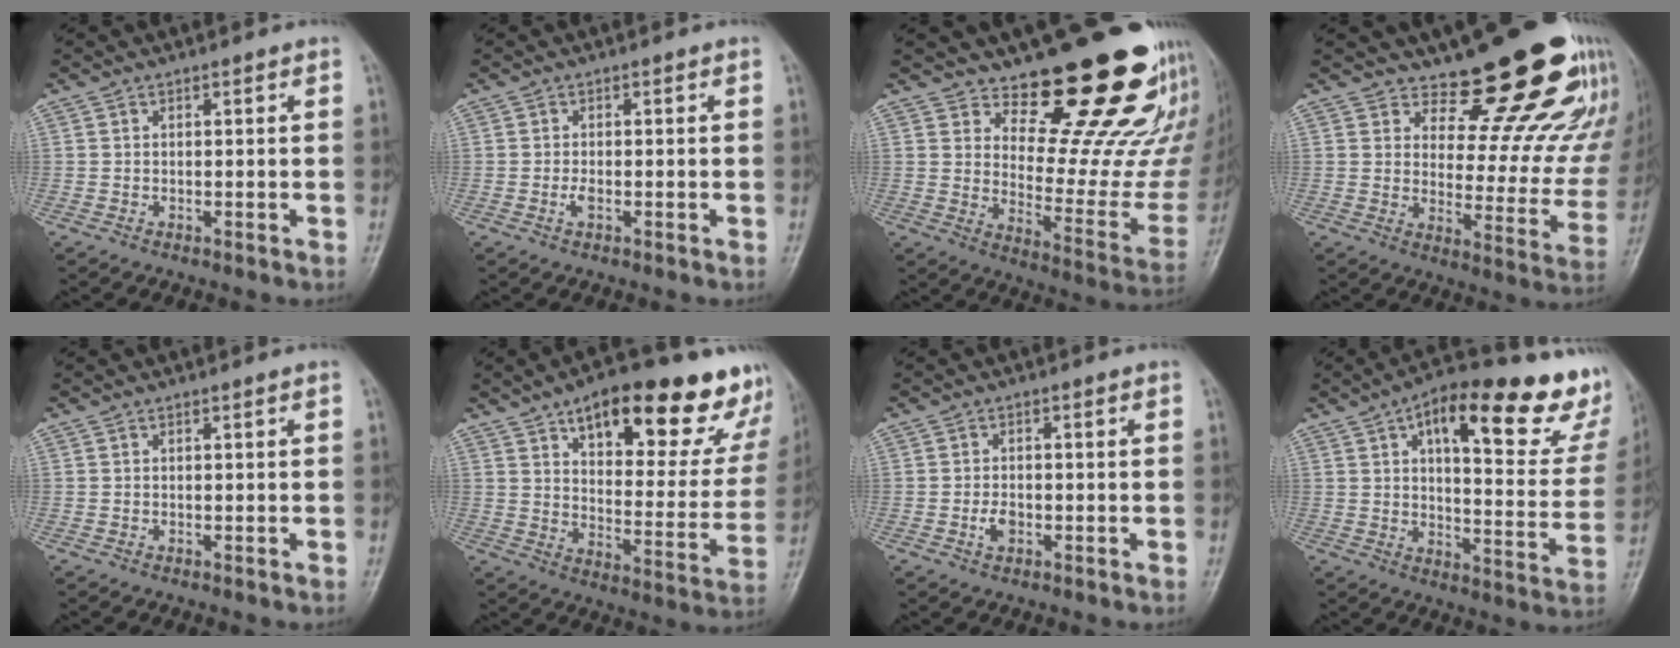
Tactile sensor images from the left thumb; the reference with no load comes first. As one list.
[{"total": 1.5, "force": [-0.5, 0.7, 1.3], "torque": [-0.023, -0.001, -0.012]}, {"total": 21.7, "force": [16.6, 6.9, 12.2], "torque": [-0.115, -0.144, 0.226]}, {"total": 19.3, "force": [16.5, 5.8, 8.2], "torque": [-0.049, -0.149, 0.207]}, {"total": 0.0}, {"total": 27.1, "force": [16.6, 10.7, 18.6], "torque": [-0.206, -0.048, 0.230]}, {"total": 2.6, "force": [-0.9, 1.7, 1.8], "torque": [-0.027, 0.003, -0.019]}, {"total": 28.5, "force": [14.4, 10.1, 22.5], "torque": [-0.271, -0.015, 0.195]}]